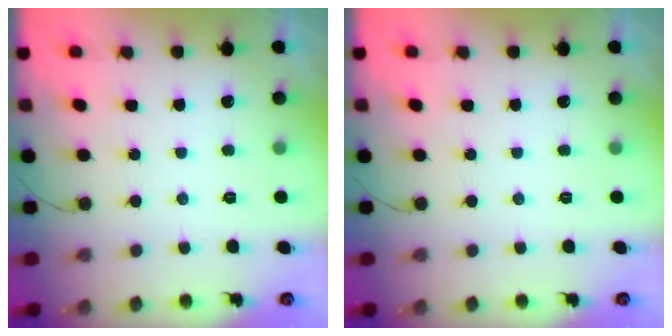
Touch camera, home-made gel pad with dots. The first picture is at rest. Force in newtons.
{"total": 0.0}